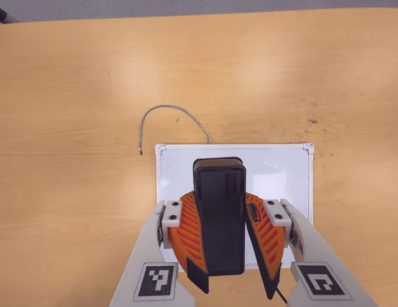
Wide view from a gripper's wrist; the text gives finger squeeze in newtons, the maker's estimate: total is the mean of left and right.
{"total": 10.7, "left": 10.7, "right": 10.6}